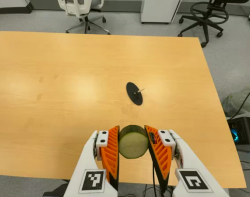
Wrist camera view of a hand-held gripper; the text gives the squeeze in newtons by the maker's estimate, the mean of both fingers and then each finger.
{"total": 10.9, "left": 9.5, "right": 12.3}